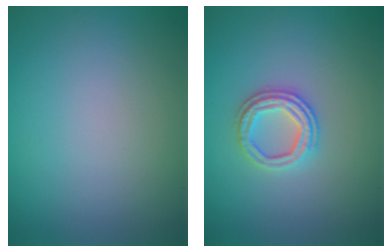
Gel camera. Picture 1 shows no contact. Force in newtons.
{"total": 2.9, "press": 2.7, "slide": 1.0}